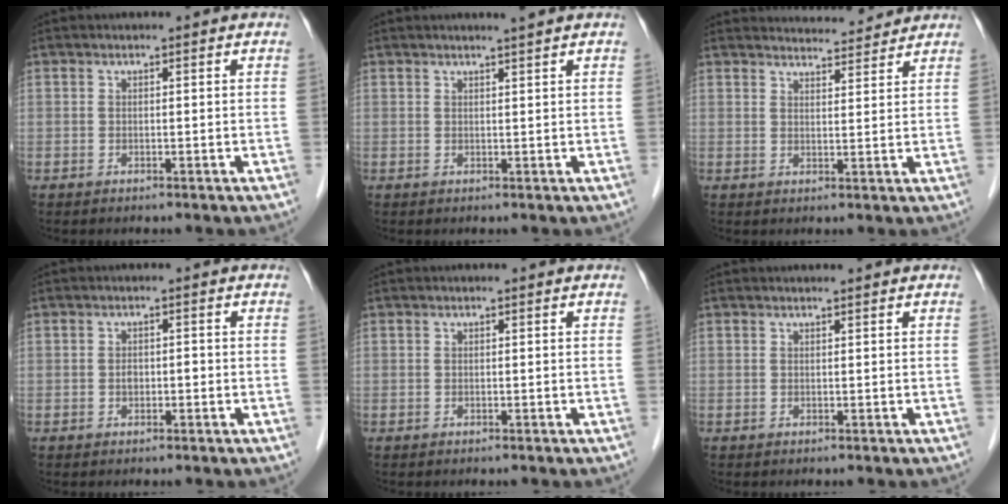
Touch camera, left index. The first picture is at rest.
{"total": 1.5, "force": [1.3, -0.5, 0.5], "torque": [-0.012, -0.005, 0.025]}
{"total": 6.6, "force": [6.5, 0.7, 0.6], "torque": [-0.012, 0.013, 0.084]}
{"total": 1.3, "force": [-0.3, 0.9, 0.9], "torque": [-0.016, 0.003, -0.004]}
{"total": 0.0}
{"total": 0.8, "force": [0.8, 0.0, 0.2], "torque": [-0.006, 0.009, 0.015]}